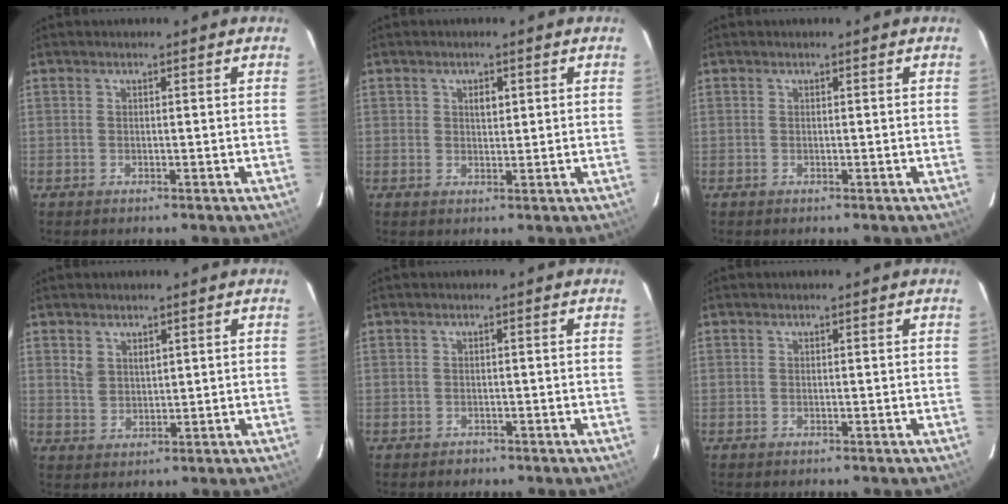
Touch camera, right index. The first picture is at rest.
{"total": 2.0, "force": [0.8, 1.2, 1.4], "torque": [-0.023, 0.003, 0.014]}
{"total": 0.0}
{"total": 3.1, "force": [1.7, 2.0, 1.6], "torque": [-0.035, 0.005, 0.042]}
{"total": 1.1, "force": [-0.7, 0.8, 0.1], "torque": [-0.005, 0.001, -0.010]}
{"total": 0.0}